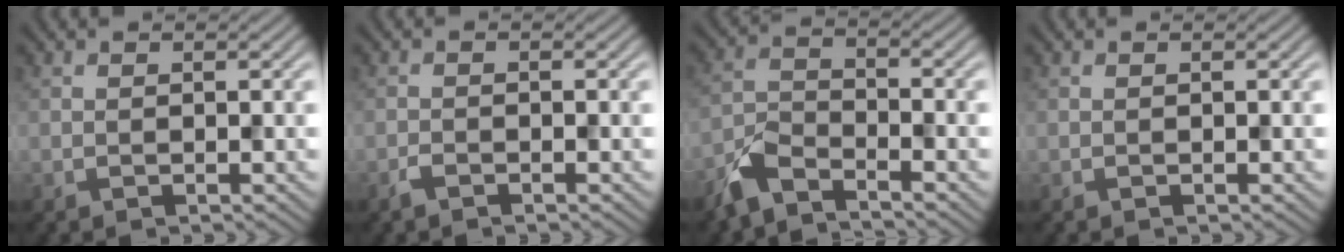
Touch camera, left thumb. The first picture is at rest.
{"total": 1.1, "force": [-0.9, 0.3, 0.5], "torque": [-0.013, 0.000, -0.020]}
{"total": 5.1, "force": [-4.2, 1.6, 2.5], "torque": [-0.058, -0.006, -0.101]}
{"total": 0.0}